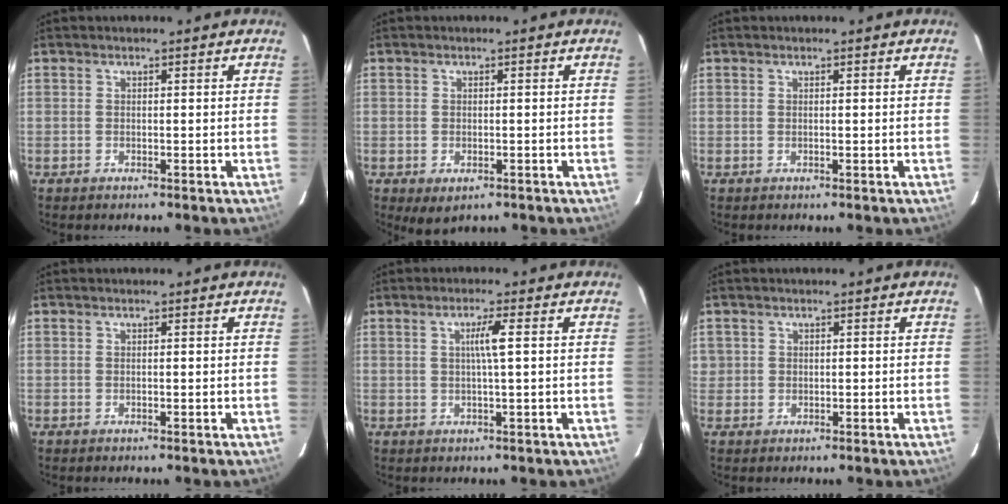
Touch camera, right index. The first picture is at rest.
{"total": 2.9, "force": [-1.5, 1.7, 1.9], "torque": [-0.031, -0.006, -0.008]}
{"total": 0.0}
{"total": 0.0}
{"total": 3.1, "force": [0.6, -0.5, 3.0], "torque": [-0.057, -0.001, 0.008]}
{"total": 1.4, "force": [0.3, 1.3, 0.1], "torque": [0.008, 0.004, 0.002]}